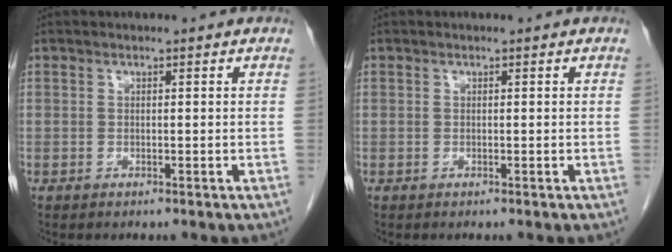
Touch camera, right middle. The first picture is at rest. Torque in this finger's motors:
{"motor_torque": [0.00, 0.00, 0.00, 0.01]}